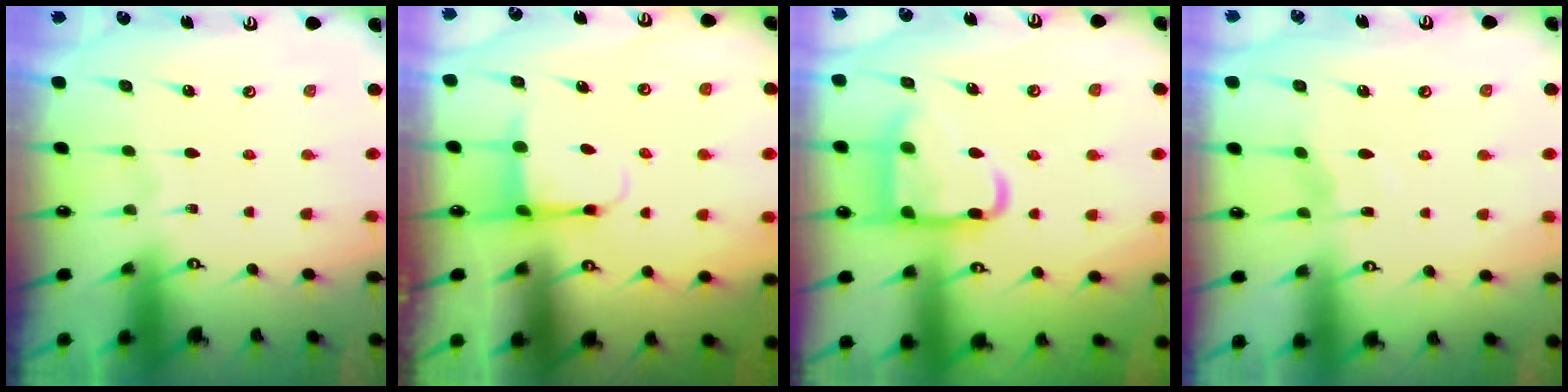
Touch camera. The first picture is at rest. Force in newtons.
{"total": 3.8, "press": 3.6, "slide": 1.3}
{"total": 15.5, "press": 15.4, "slide": 1.5}
{"total": 3.8, "press": 3.7, "slide": 0.6}